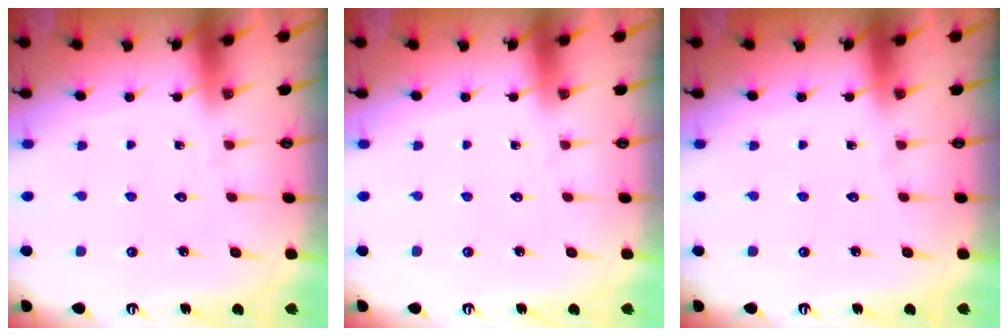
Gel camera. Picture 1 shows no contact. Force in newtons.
{"total": 0.0}
{"total": 0.0}